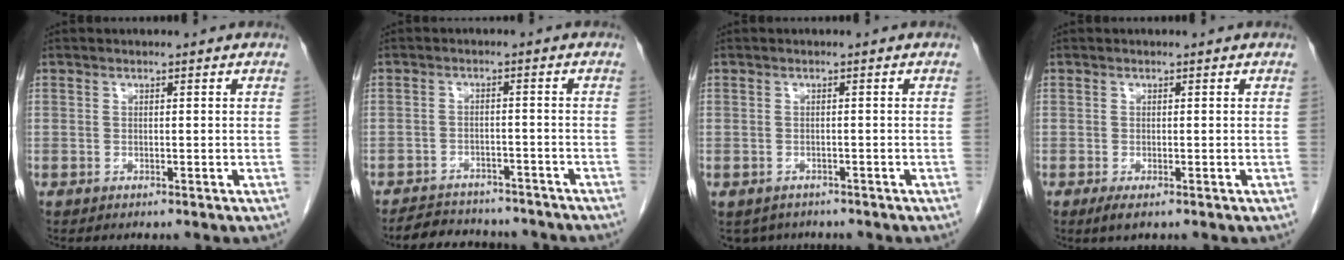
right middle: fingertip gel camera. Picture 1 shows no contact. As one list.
[{"total": 10.7, "force": [-9.8, 3.3, 2.8], "torque": [-0.047, 0.008, -0.127]}, {"total": 3.7, "force": [-3.0, 2.0, 0.5], "torque": [0.000, 0.000, -0.042]}, {"total": 1.5, "force": [-0.8, 0.3, 1.2], "torque": [-0.021, -0.005, -0.012]}]